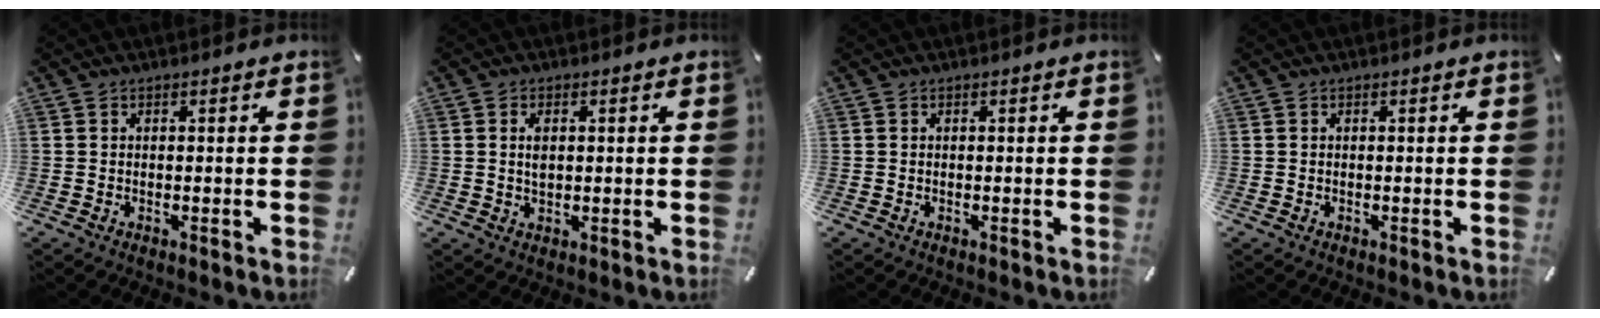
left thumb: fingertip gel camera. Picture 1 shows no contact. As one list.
[{"total": 3.1, "force": [0.5, 1.9, 2.4], "torque": [-0.044, 0.003, 0.005]}, {"total": 0.0}, {"total": 0.0}]